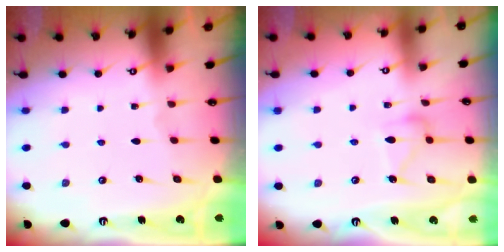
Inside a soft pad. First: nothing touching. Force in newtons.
{"total": 11.9, "press": 11.9, "slide": 0.6}